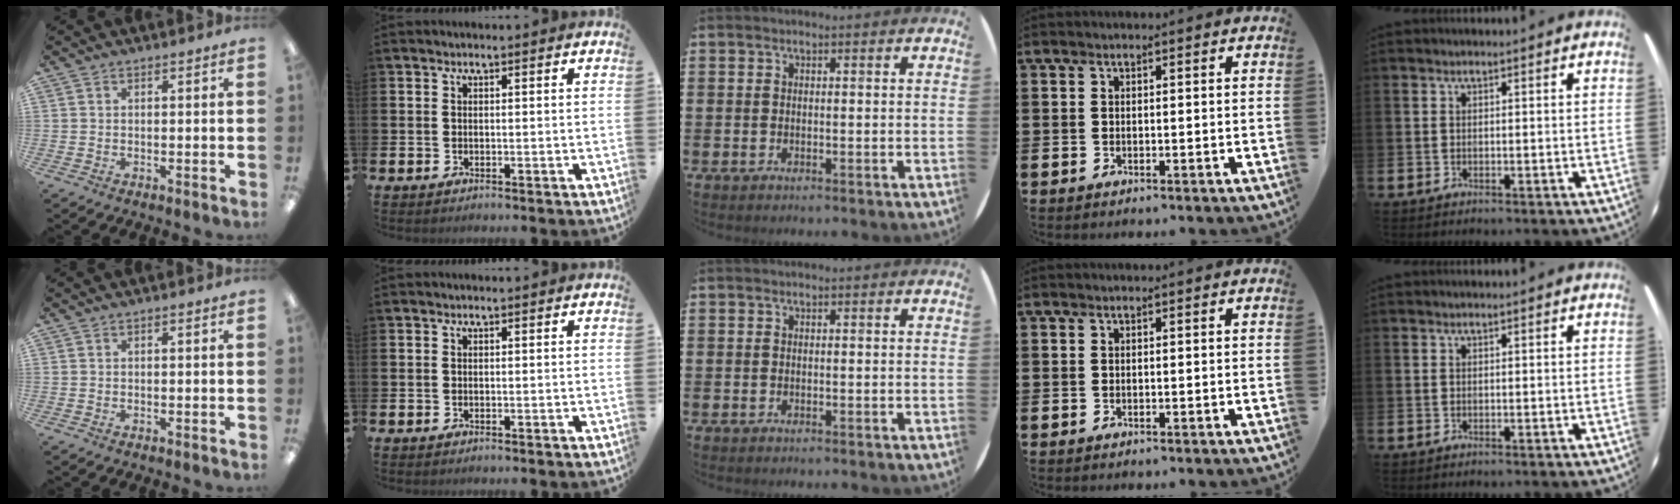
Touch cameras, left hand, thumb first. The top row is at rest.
{}